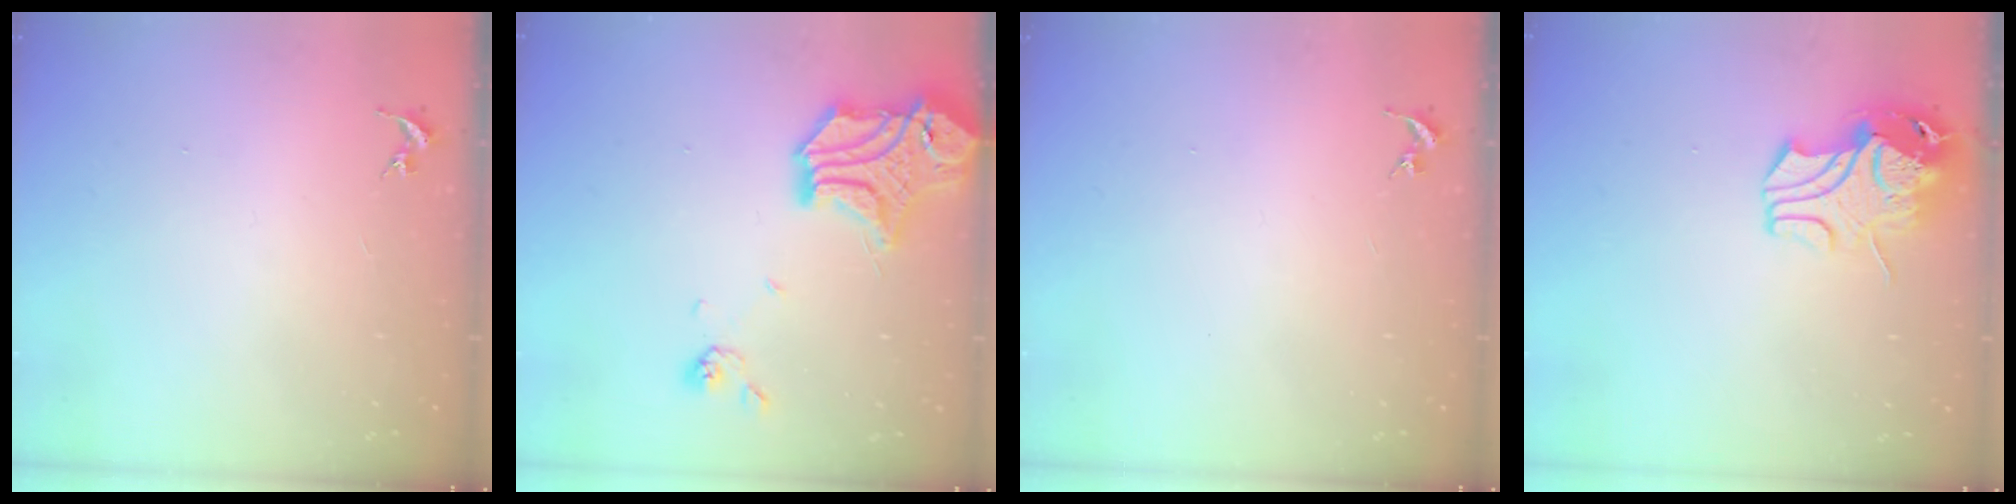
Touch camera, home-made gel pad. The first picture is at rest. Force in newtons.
{"total": 18.4, "press": 18.3, "slide": 2.2}
{"total": 0.0}
{"total": 12.1, "press": 12.0, "slide": 1.8}